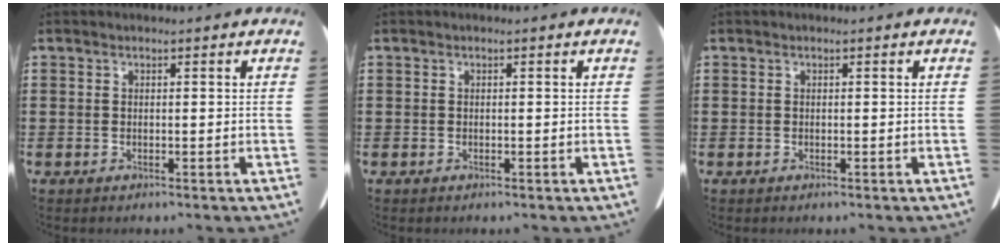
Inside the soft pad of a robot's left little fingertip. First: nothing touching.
{"total": 0.0}
{"total": 0.0}